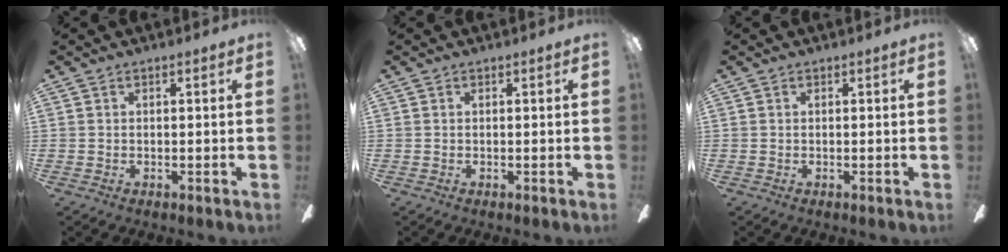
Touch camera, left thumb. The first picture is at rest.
{"total": 0.0}
{"total": 0.0}